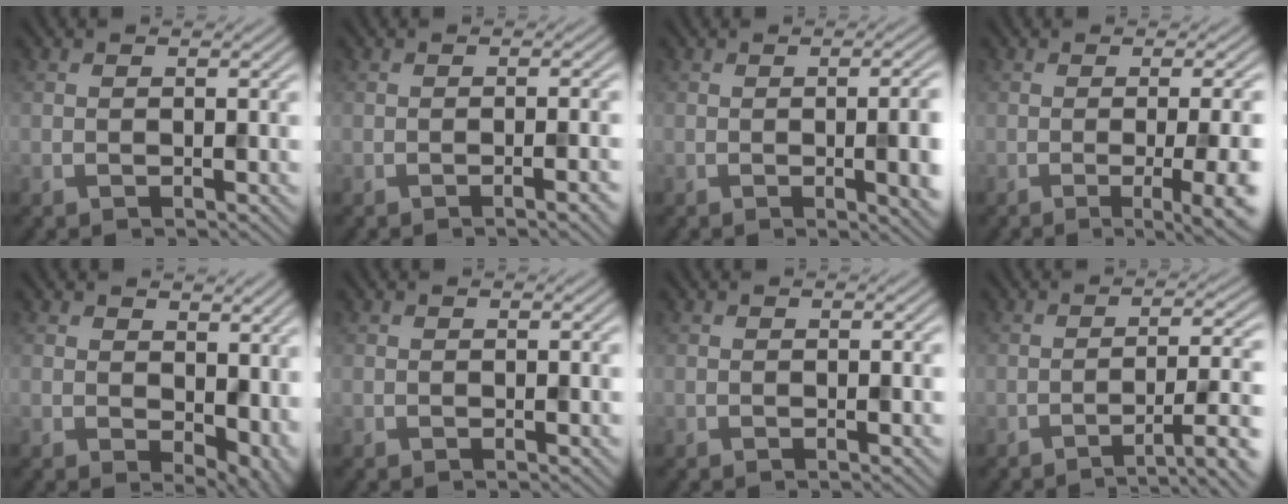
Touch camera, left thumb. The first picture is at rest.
{"total": 2.9, "force": [-0.9, 0.6, 2.7], "torque": [-0.031, 0.008, -0.019]}
{"total": 6.7, "force": [-0.7, 2.1, 6.3], "torque": [-0.077, -0.006, -0.002]}
{"total": 9.8, "force": [-2.3, 2.7, 9.2], "torque": [-0.098, -0.001, -0.026]}
{"total": 6.8, "force": [0.8, 4.5, 5.0], "torque": [-0.077, -0.021, 0.027]}
{"total": 0.0}
{"total": 0.6, "force": [-0.1, 0.0, 0.6], "torque": [-0.009, 0.000, 0.000]}
{"total": 6.4, "force": [-3.5, 1.1, 5.2], "torque": [-0.080, 0.004, -0.054]}